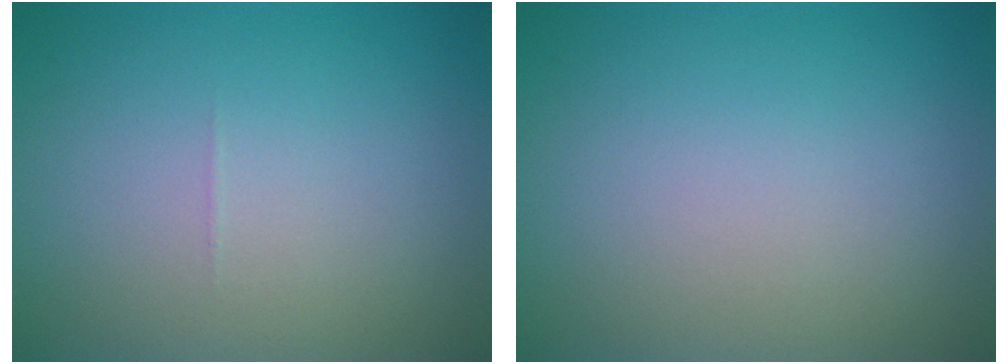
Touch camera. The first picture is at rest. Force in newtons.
{"total": 0.0}